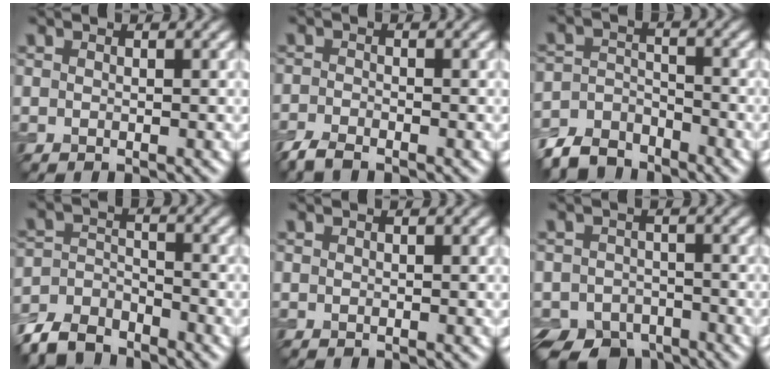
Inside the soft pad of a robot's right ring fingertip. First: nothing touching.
{"total": 2.4, "force": [-2.1, 0.6, 1.1], "torque": [-0.025, -0.007, -0.051]}
{"total": 5.1, "force": [-4.5, 2.1, 1.1], "torque": [-0.019, -0.003, -0.091]}
{"total": 5.6, "force": [-4.9, 2.3, 1.7], "torque": [-0.033, -0.005, -0.102]}
{"total": 0.0}
{"total": 7.0, "force": [-5.3, 4.2, 1.9], "torque": [-0.016, -0.017, -0.077]}